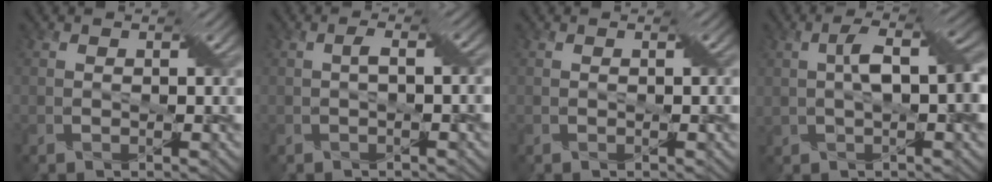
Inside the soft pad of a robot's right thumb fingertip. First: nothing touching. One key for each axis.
{"total": 2.0, "fx": 0.0, "fy": 0.2, "fz": 1.9, "tx": -0.036, "ty": 0.010, "tz": -0.001}
{"total": 0.0}
{"total": 6.1, "fx": 0.3, "fy": 2.3, "fz": 5.6, "tx": -0.105, "ty": 0.015, "tz": 0.001}